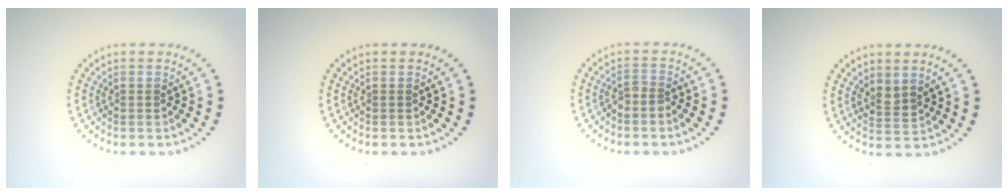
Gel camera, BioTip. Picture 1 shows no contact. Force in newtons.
{"total": 0.0}
{"total": 1.5, "press": 1.1, "slide": 0.9}
{"total": 1.6, "press": 1.3, "slide": 0.9}